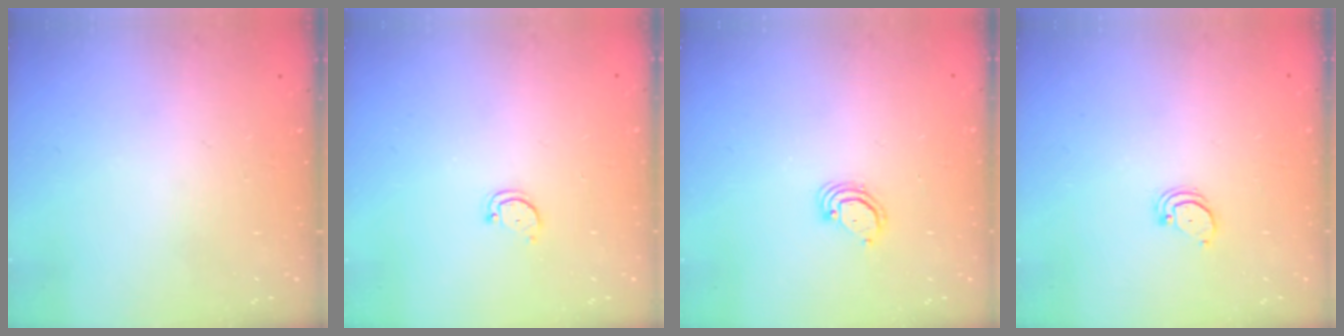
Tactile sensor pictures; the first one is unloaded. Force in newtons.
{"total": 2.3, "press": 2.3, "slide": 0.4}
{"total": 2.9, "press": 2.9, "slide": 0.3}
{"total": 2.1, "press": 2.1, "slide": 0.2}